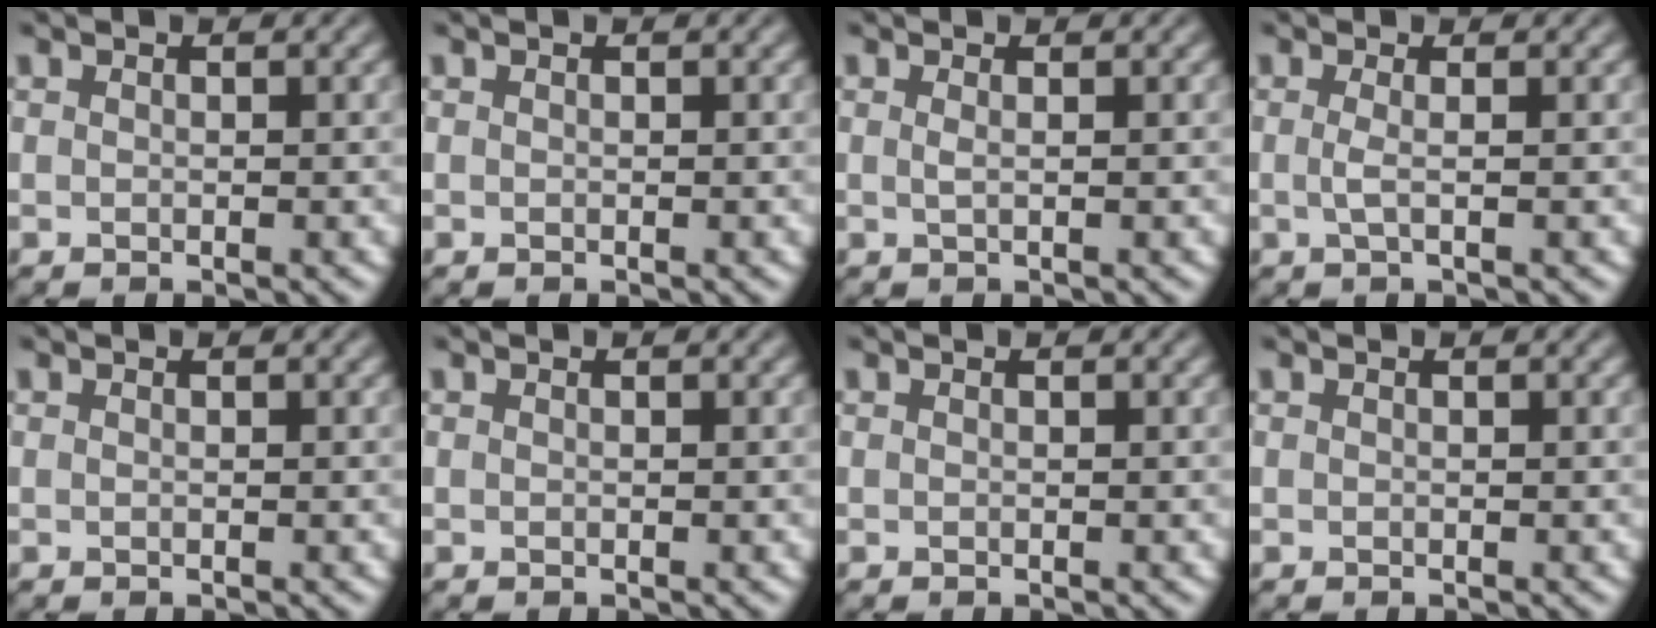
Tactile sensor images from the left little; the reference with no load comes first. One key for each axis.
{"total": 0.0}
{"total": 0.7, "fx": 0.1, "fy": 0.2, "fz": 0.7, "tx": -0.010, "ty": 0.002, "tz": 0.000}
{"total": 1.4, "fx": 0.0, "fy": 0.4, "fz": 1.3, "tx": -0.025, "ty": -0.002, "tz": -0.005}
{"total": 0.0}
{"total": 0.0}
{"total": 0.0}
{"total": 0.0}